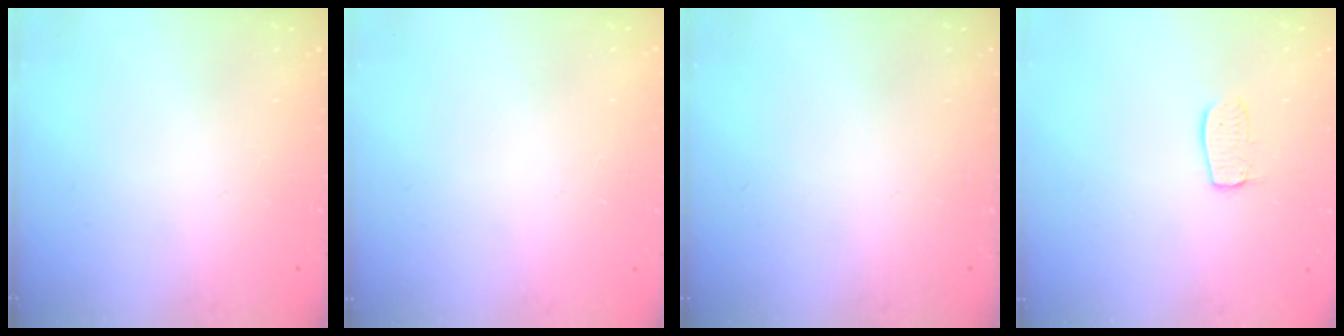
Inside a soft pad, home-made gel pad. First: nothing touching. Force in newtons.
{"total": 0.0}
{"total": 0.0}
{"total": 7.1, "press": 7.1, "slide": 0.3}